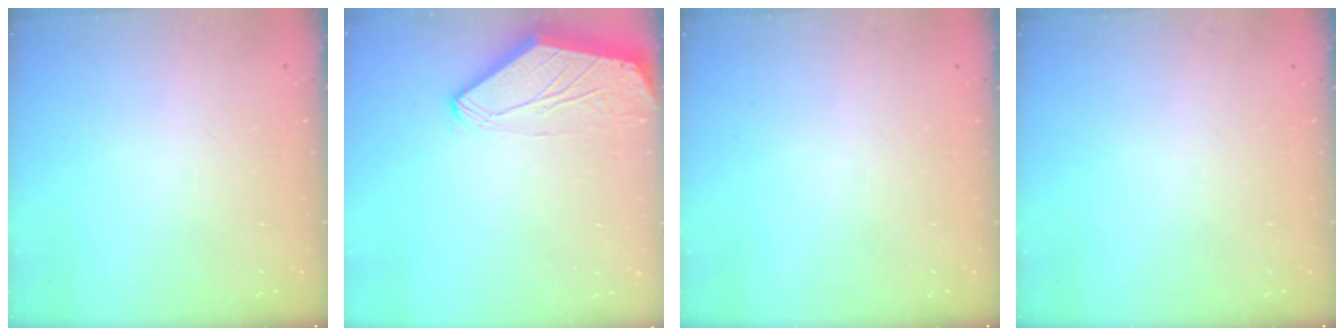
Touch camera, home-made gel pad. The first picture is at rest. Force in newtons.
{"total": 0.0}
{"total": 0.0}
{"total": 0.0}